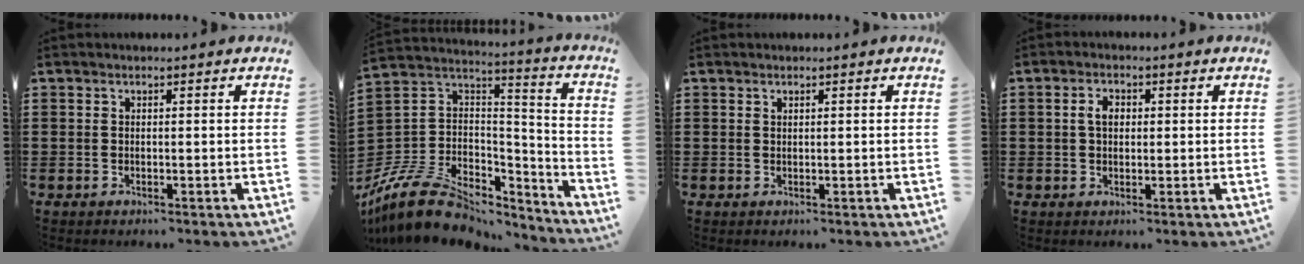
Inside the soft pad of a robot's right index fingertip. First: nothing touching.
{"total": 11.5, "force": [-7.8, 6.5, 5.3], "torque": [-0.124, 0.022, -0.146]}
{"total": 0.5, "force": [0.4, 0.3, 0.2], "torque": [-0.004, 0.001, 0.007]}
{"total": 2.9, "force": [0.4, 1.7, 2.3], "torque": [-0.047, 0.010, 0.005]}